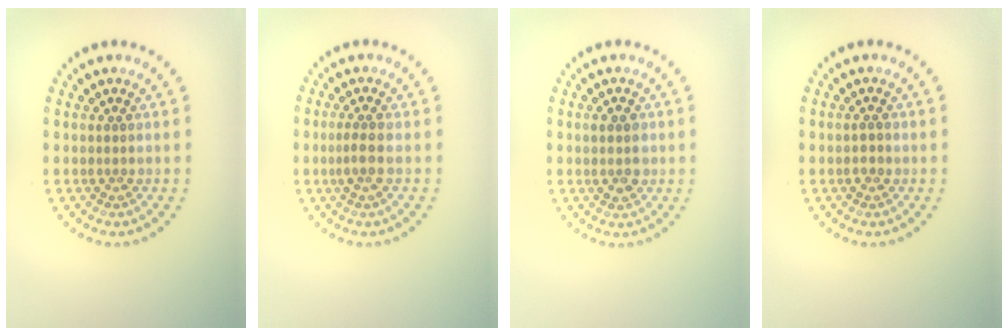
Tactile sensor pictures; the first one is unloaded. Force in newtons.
{"total": 1.6, "press": 1.4, "slide": 0.8}
{"total": 2.0, "press": 2.0, "slide": 0.1}
{"total": 1.0, "press": 1.0, "slide": 0.1}